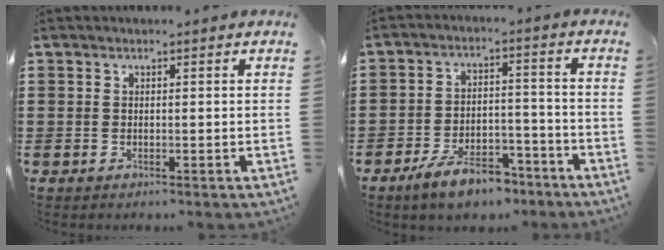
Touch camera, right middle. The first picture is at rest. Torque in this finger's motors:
{"motor_torque": [2.14, 0.00, 0.79, 0.19]}